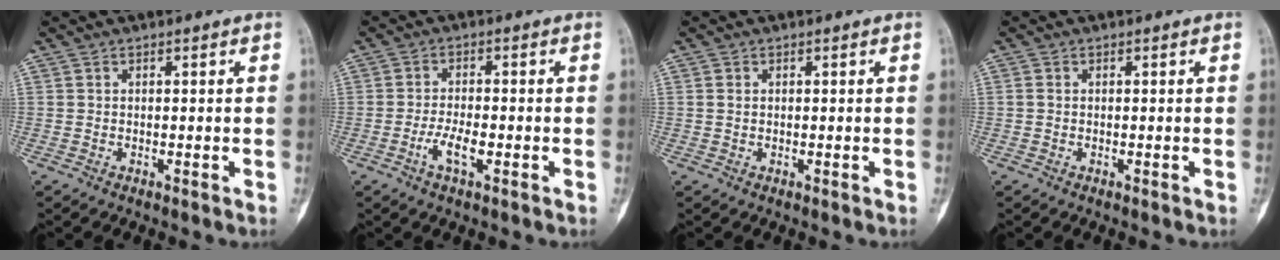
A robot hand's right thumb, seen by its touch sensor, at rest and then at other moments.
{"total": 4.5, "force": [-1.7, 1.5, 3.8], "torque": [-0.078, 0.007, -0.033]}
{"total": 0.8, "force": [0.1, 0.6, 0.5], "torque": [-0.009, 0.001, 0.004]}
{"total": 0.6, "force": [0.0, 0.4, 0.5], "torque": [-0.013, -0.001, -0.001]}